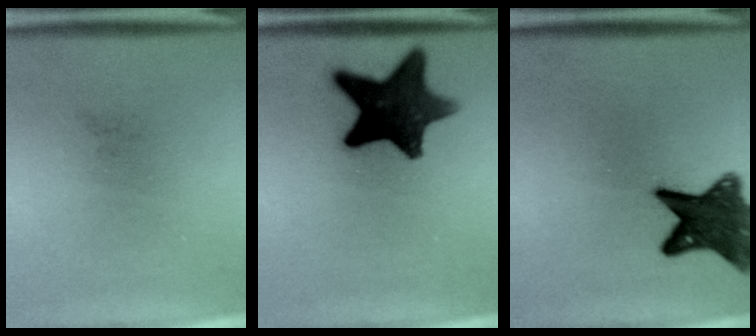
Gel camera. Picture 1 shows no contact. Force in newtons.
{"total": 13.8}
{"total": 11.5}